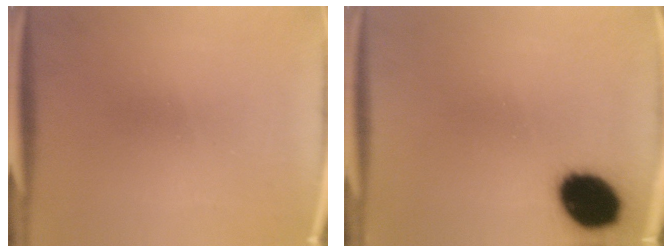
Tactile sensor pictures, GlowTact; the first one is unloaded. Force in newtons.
{"total": 14.6}